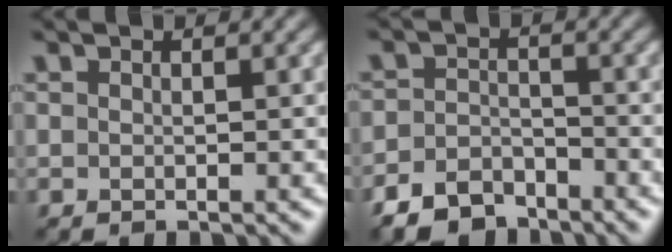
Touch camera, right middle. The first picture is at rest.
{"total": 4.2, "force": [-3.6, 1.9, 1.1], "torque": [-0.019, -0.001, -0.073]}